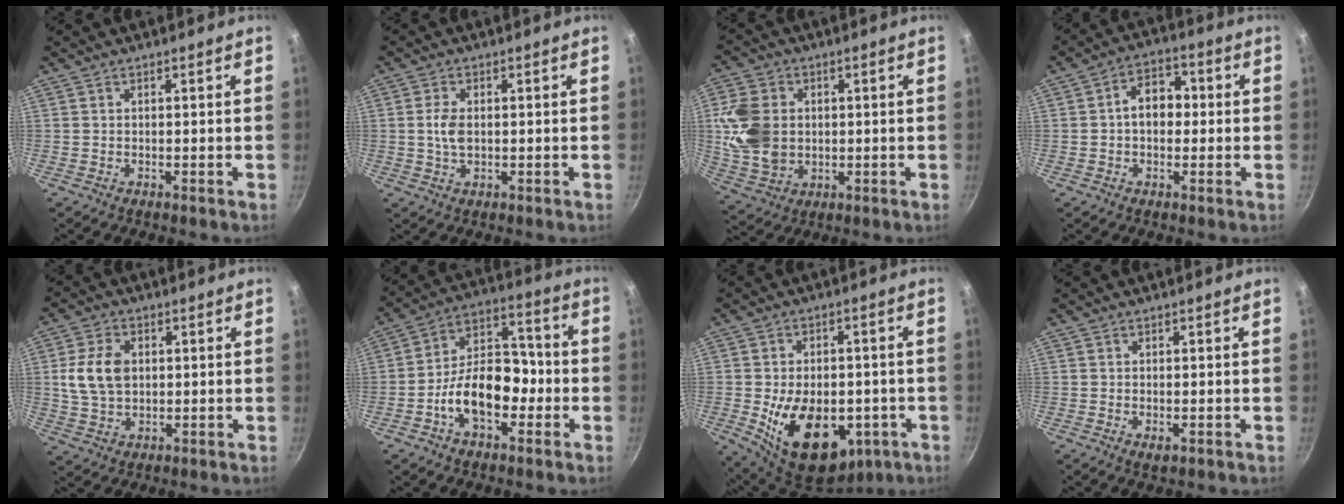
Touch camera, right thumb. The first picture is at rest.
{"total": 4.1, "force": [0.2, 2.4, 3.3], "torque": [-0.060, 0.003, 0.002]}
{"total": 12.4, "force": [1.0, 9.6, 7.8], "torque": [-0.139, -0.002, 0.026]}
{"total": 7.4, "force": [0.1, 5.4, 5.0], "torque": [-0.037, 0.022, -0.008]}
{"total": 9.1, "force": [1.3, 6.4, 6.4], "torque": [-0.110, 0.004, 0.024]}
{"total": 14.6, "force": [-4.4, 9.2, 10.5], "torque": [-0.129, 0.059, -0.083]}
{"total": 19.0, "force": [-4.9, 12.2, 13.7], "torque": [-0.190, 0.001, -0.054]}
{"total": 1.7, "force": [-0.4, 0.8, 1.4], "torque": [-0.024, -0.004, -0.005]}